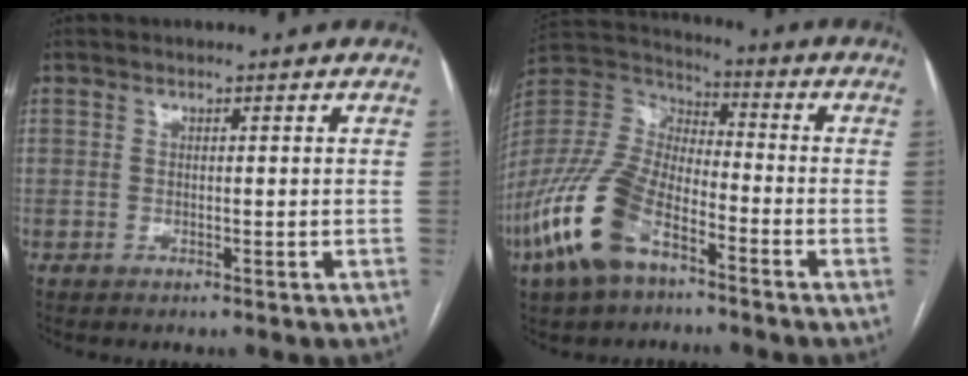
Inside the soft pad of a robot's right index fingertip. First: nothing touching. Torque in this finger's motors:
{"motor_torque": [1.58, -0.56, 1.05, 0.21]}